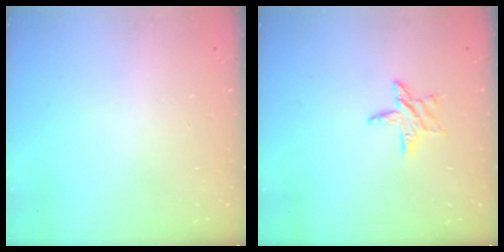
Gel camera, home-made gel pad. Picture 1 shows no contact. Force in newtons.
{"total": 7.3, "press": 7.2, "slide": 0.7}